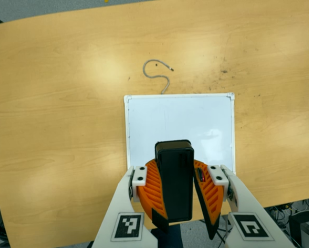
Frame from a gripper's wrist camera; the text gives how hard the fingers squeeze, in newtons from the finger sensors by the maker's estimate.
{"total": 11.1, "left": 11.2, "right": 11.0}